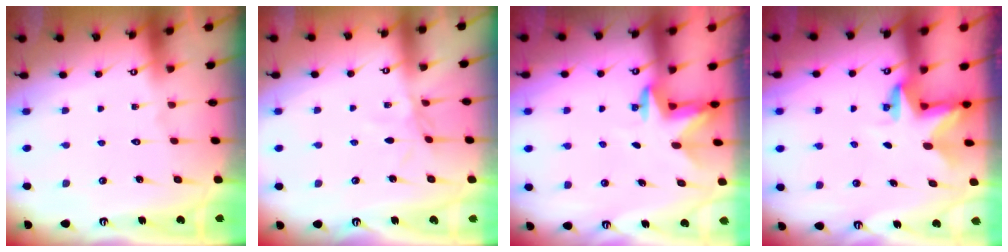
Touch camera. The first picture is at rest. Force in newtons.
{"total": 3.0, "press": 2.9, "slide": 0.3}
{"total": 3.0, "press": 2.9, "slide": 0.7}
{"total": 2.8, "press": 2.8, "slide": 0.3}